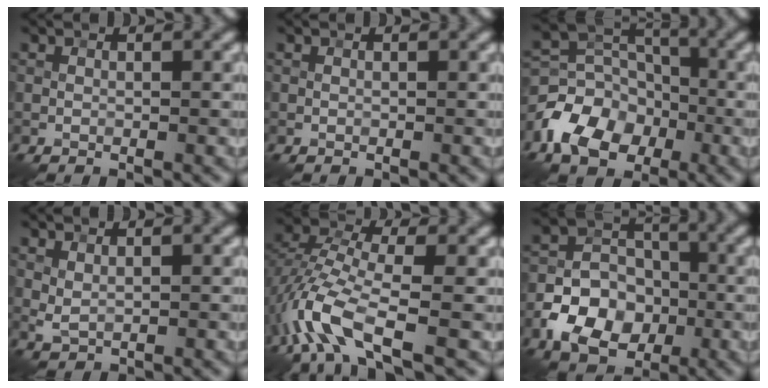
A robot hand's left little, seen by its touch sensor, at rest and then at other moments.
{"total": 0.0}
{"total": 7.8, "force": [-4.0, 5.4, 4.0], "torque": [-0.076, 0.000, -0.093]}
{"total": 1.0, "force": [0.6, 0.5, 0.7], "torque": [-0.021, -0.003, 0.018]}
{"total": 7.6, "force": [-3.8, 2.8, 6.0], "torque": [-0.142, 0.001, -0.086]}
{"total": 7.2, "force": [-2.8, 5.2, 4.0], "torque": [-0.065, -0.004, -0.055]}